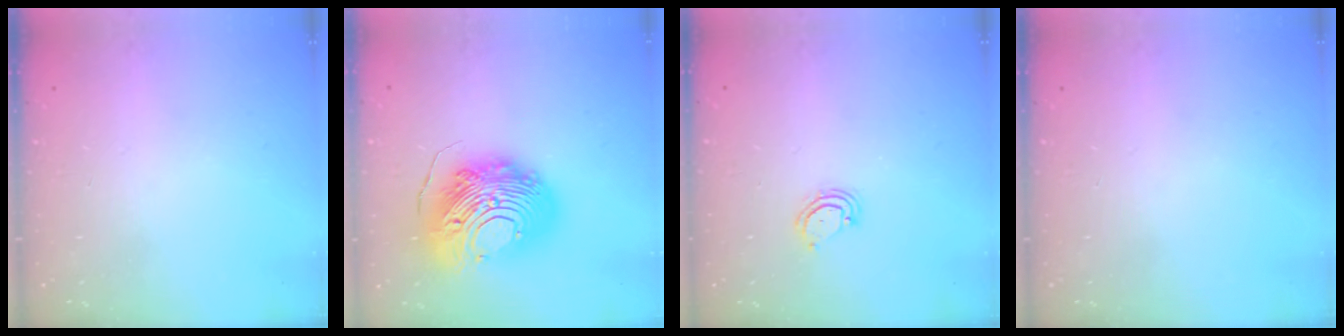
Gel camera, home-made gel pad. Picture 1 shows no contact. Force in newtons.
{"total": 20.9, "press": 20.8, "slide": 2.0}
{"total": 4.6, "press": 4.6, "slide": 0.4}
{"total": 0.0}